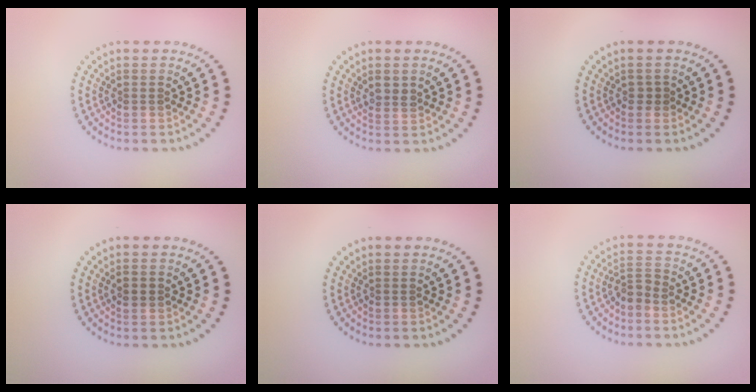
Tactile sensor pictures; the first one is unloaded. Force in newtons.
{"total": 1.6, "press": 1.4, "slide": 0.8}
{"total": 0.7, "press": 0.6, "slide": 0.2}
{"total": 0.7, "press": 0.7, "slide": 0.1}
{"total": 0.0}
{"total": 1.6, "press": 1.4, "slide": 0.9}